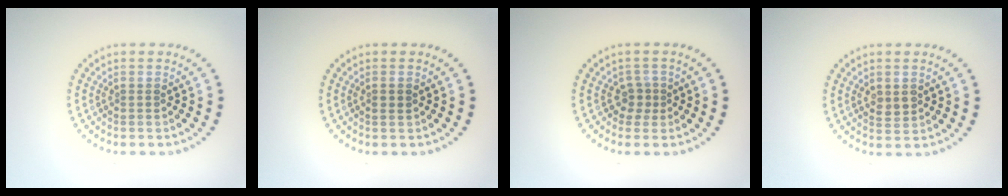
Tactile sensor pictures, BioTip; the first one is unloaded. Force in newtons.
{"total": 0.8, "press": 0.7, "slide": 0.4}
{"total": 1.5, "press": 1.2, "slide": 0.9}
{"total": 1.6, "press": 1.6, "slide": 0.1}